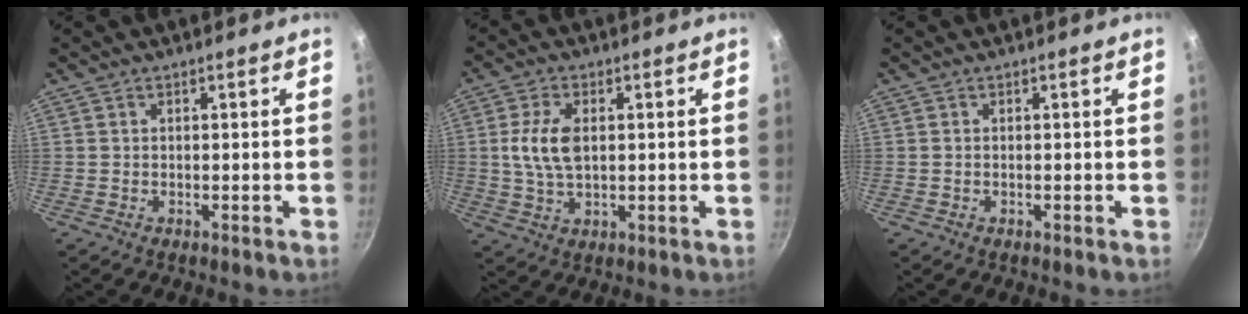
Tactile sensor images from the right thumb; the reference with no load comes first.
{"total": 8.0, "force": [1.1, 4.5, 6.5], "torque": [-0.125, 0.003, 0.018]}
{"total": 0.0}